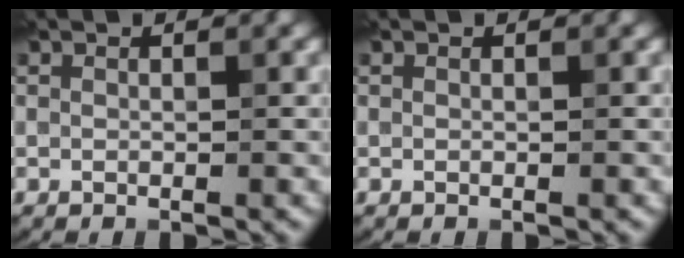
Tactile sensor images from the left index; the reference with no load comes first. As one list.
[{"total": 0.0}]